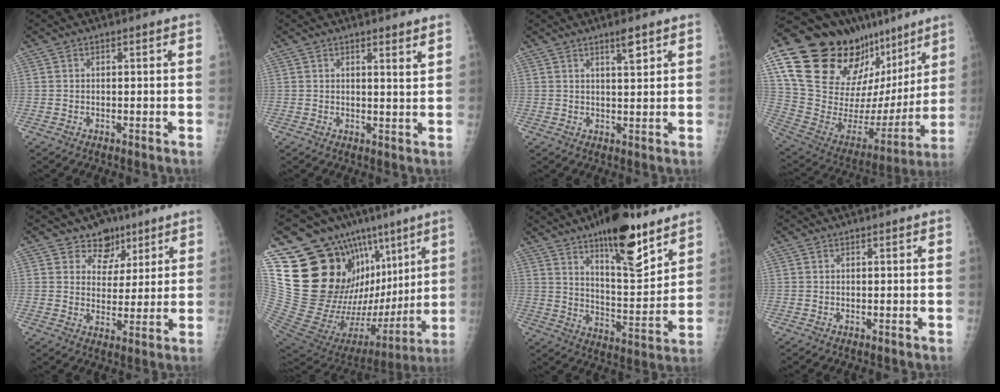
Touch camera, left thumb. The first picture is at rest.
{"total": 2.4, "force": [1.9, 0.1, 1.5], "torque": [-0.014, -0.016, 0.026]}
{"total": 3.1, "force": [2.1, 0.5, 2.2], "torque": [-0.032, -0.016, 0.034]}
{"total": 33.3, "force": [17.6, 17.3, 22.3], "torque": [-0.316, -0.012, 0.306]}
{"total": 6.9, "force": [4.6, 5.1, 0.8], "torque": [0.026, -0.026, 0.072]}
{"total": 32.7, "force": [11.3, 16.9, 25.7], "torque": [-0.368, -0.012, 0.219]}
{"total": 17.6, "force": [11.7, 5.8, 11.9], "torque": [-0.141, -0.078, 0.187]}
{"total": 0.0}